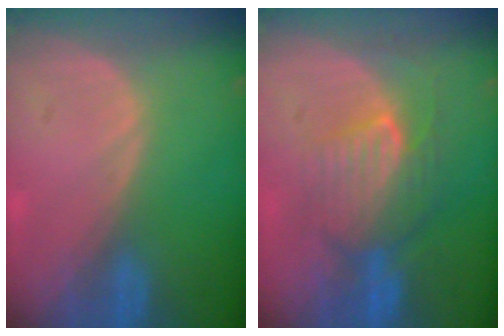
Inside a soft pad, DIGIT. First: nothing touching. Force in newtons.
{"total": 7.7, "press": 7.7, "slide": 0.1}